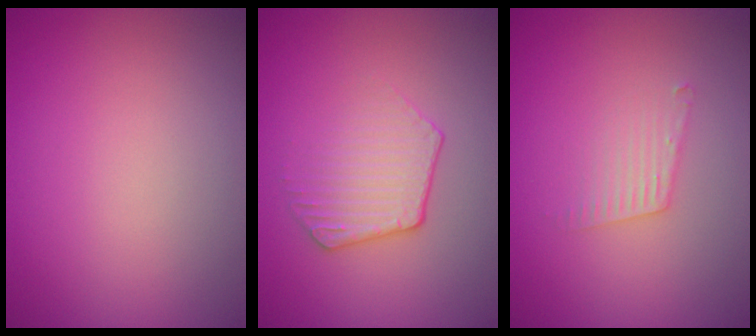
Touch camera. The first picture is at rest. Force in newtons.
{"total": 2.3, "press": 1.8, "slide": 1.4}
{"total": 1.7, "press": 1.7, "slide": 0.0}